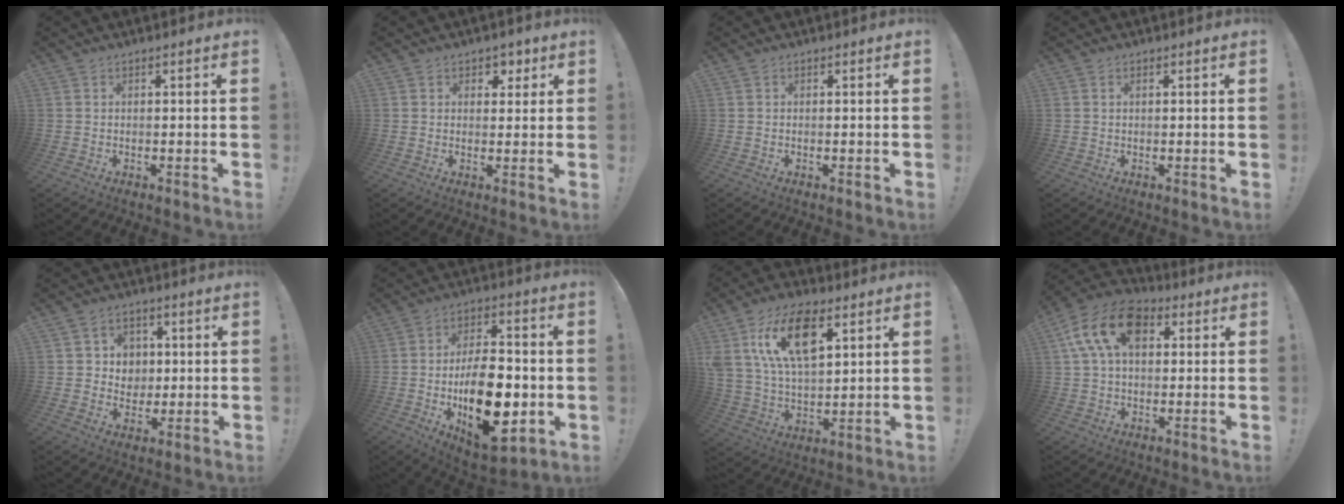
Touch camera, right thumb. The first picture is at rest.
{"total": 3.8, "force": [2.0, 3.0, 1.0], "torque": [0.002, -0.013, 0.033]}
{"total": 0.0}
{"total": 0.8, "force": [0.3, 0.3, 0.6], "torque": [-0.019, 0.004, 0.007]}
{"total": 6.6, "force": [1.8, 6.3, 1.0], "torque": [-0.019, -0.016, 0.040]}
{"total": 21.5, "force": [-4.2, 11.9, 17.4], "torque": [-0.278, 0.008, -0.054]}
{"total": 17.7, "force": [8.0, 9.5, 12.6], "torque": [-0.237, -0.021, 0.144]}
{"total": 16.0, "force": [5.2, 9.9, 11.5], "torque": [-0.211, -0.001, 0.096]}